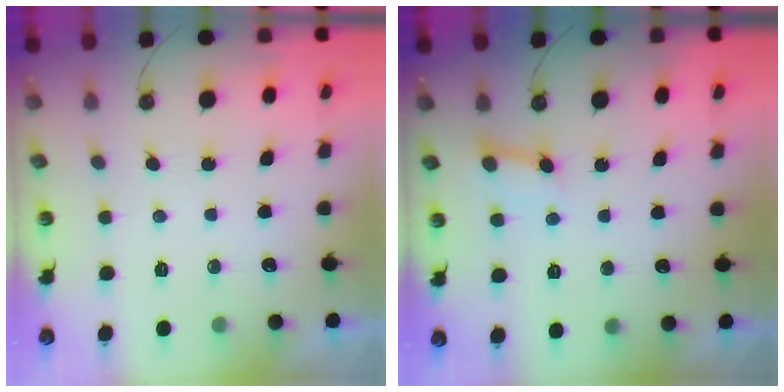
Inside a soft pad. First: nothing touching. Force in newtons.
{"total": 3.9, "press": 3.9, "slide": 0.4}